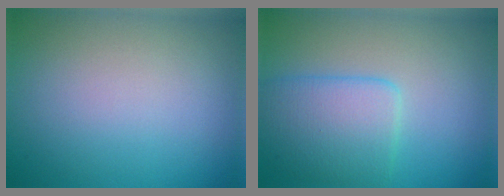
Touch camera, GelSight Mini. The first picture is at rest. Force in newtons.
{"total": 4.4, "press": 4.4, "slide": 0.2}